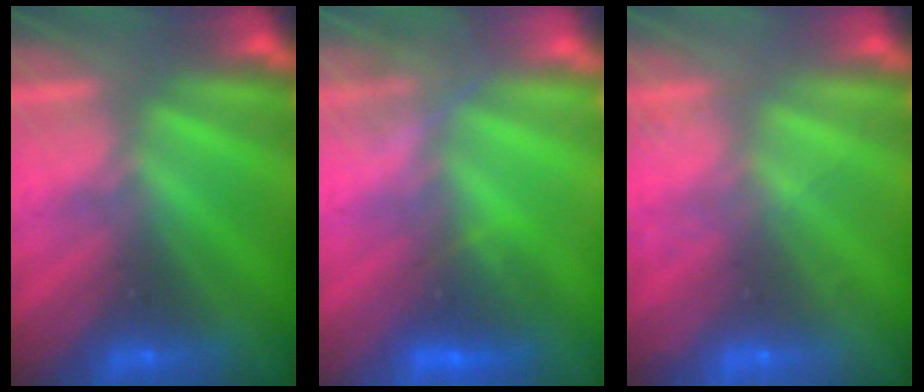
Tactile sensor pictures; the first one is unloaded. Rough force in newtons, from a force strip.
{"total": 4.8}
{"total": 2.1}